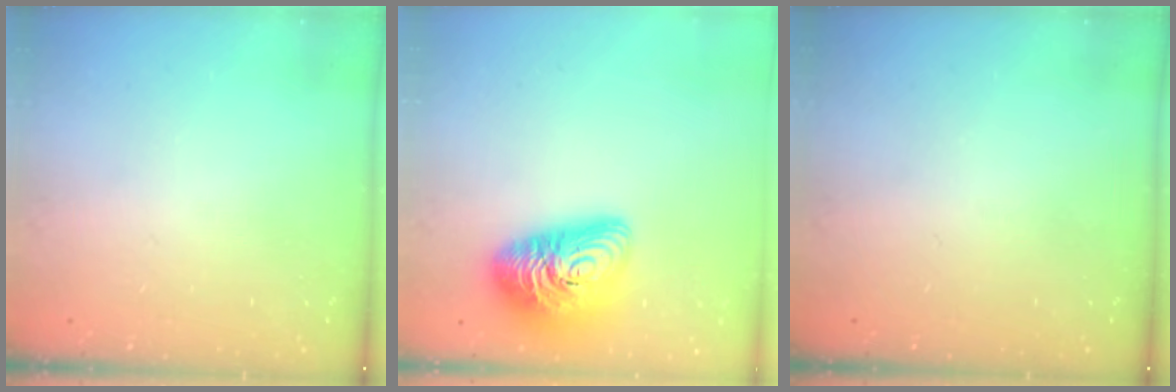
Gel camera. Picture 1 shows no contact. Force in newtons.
{"total": 15.1, "press": 15.1, "slide": 1.1}
{"total": 0.0}